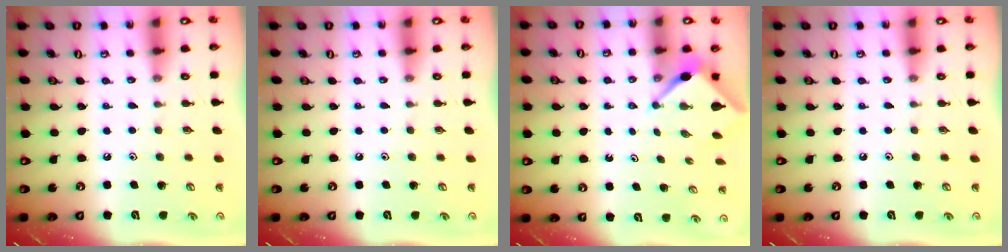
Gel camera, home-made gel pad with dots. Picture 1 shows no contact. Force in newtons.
{"total": 0.0}
{"total": 2.9, "press": 2.9, "slide": 0.1}
{"total": 0.0}